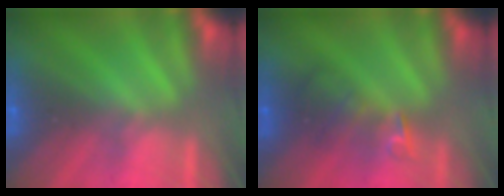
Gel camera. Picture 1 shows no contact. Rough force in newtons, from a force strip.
{"total": 2.4}